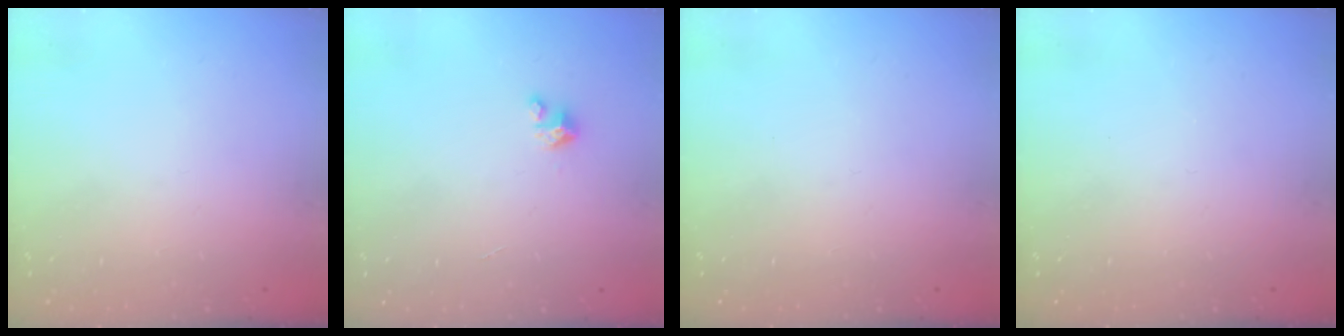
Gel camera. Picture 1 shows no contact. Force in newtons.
{"total": 3.2, "press": 3.2, "slide": 0.3}
{"total": 0.0}
{"total": 0.0}